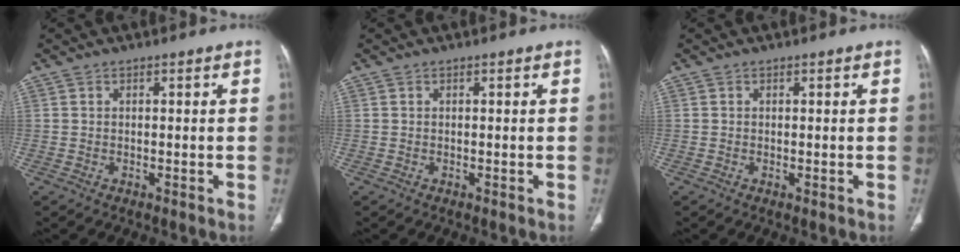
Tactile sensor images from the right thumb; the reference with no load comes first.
{"total": 0.0}
{"total": 0.0}